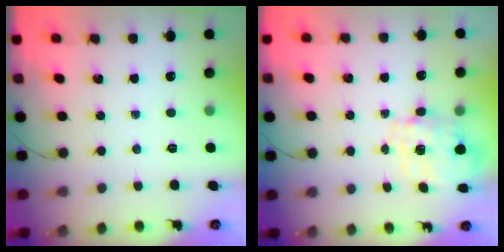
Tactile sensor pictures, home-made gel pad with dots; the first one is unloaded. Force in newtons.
{"total": 9.5, "press": 9.5, "slide": 0.6}